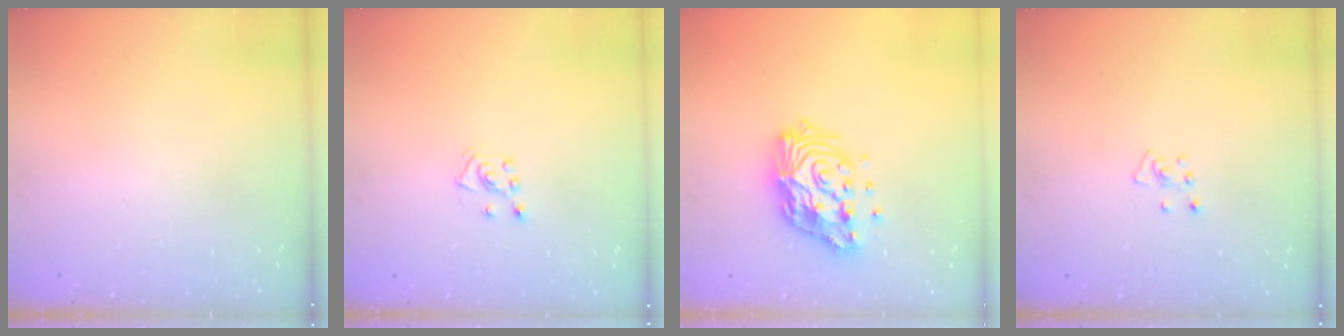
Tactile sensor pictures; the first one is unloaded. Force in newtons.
{"total": 5.3, "press": 5.3, "slide": 0.5}
{"total": 14.9, "press": 14.8, "slide": 1.5}
{"total": 4.1, "press": 4.0, "slide": 0.5}